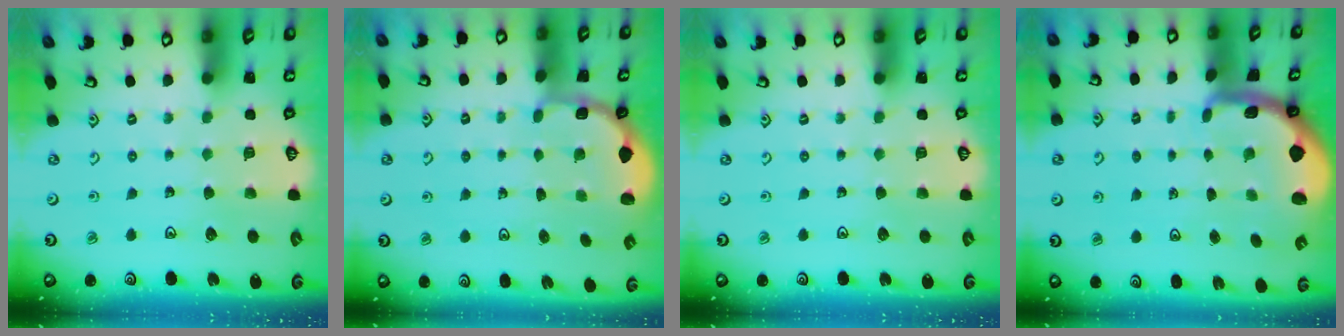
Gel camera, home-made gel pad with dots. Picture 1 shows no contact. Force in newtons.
{"total": 1.8, "press": 1.6, "slide": 0.7}
{"total": 0.0}
{"total": 1.9, "press": 1.8, "slide": 0.5}